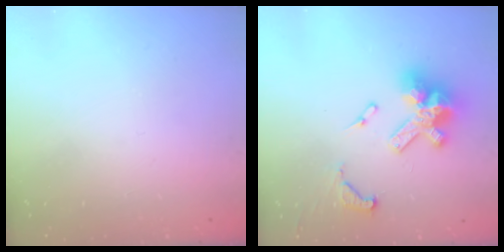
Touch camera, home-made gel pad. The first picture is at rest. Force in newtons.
{"total": 15.4, "press": 15.3, "slide": 1.8}